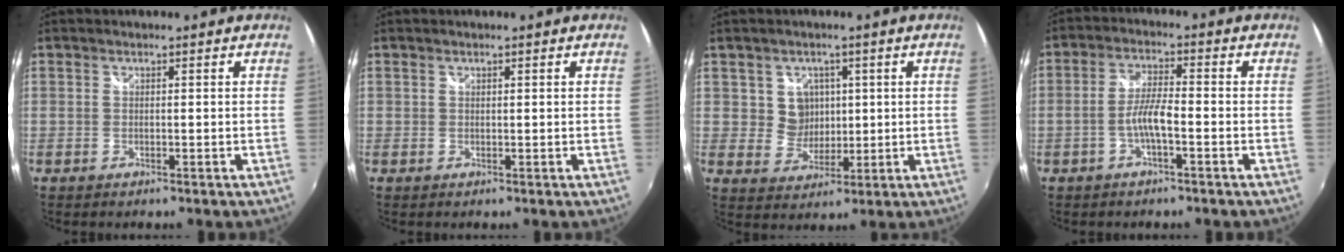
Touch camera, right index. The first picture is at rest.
{"total": 1.9, "force": [0.6, -1.8, -0.4], "torque": [0.014, -0.005, 0.013]}
{"total": 5.3, "force": [1.3, 5.1, 1.0], "torque": [-0.018, 0.008, 0.029]}
{"total": 4.7, "force": [-1.9, 0.6, 4.2], "torque": [-0.088, 0.007, -0.037]}